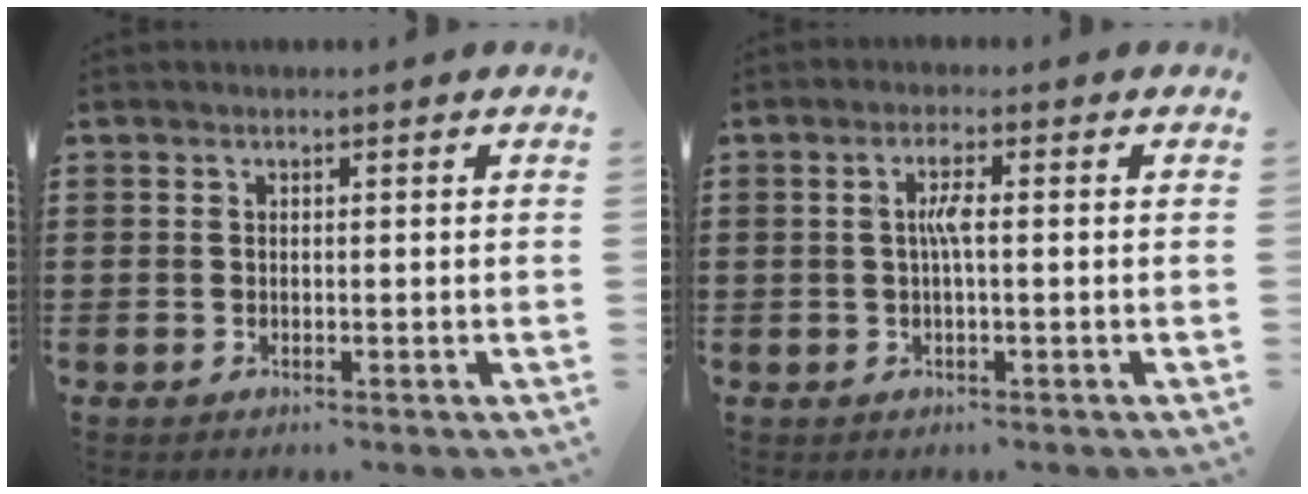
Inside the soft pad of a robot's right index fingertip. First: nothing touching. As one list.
[{"total": 3.1, "force": [-0.1, 0.4, 3.1], "torque": [-0.059, -0.001, -0.005]}]